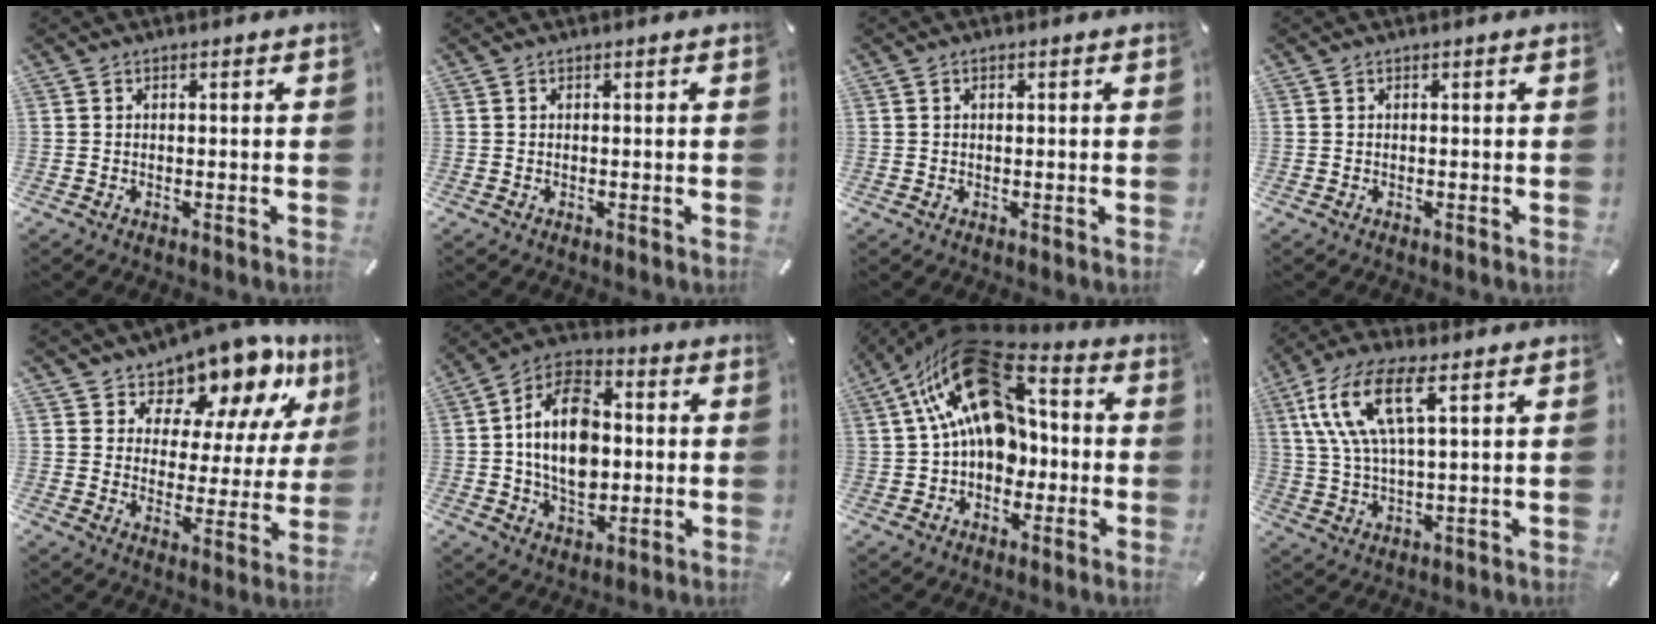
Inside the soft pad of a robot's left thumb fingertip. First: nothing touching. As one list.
[{"total": 0.0}, {"total": 0.7, "force": [0.1, 0.3, 0.6], "torque": [-0.012, 0.003, 0.002]}, {"total": 0.0}, {"total": 11.6, "force": [10.8, 4.2, 1.2], "torque": [-0.033, -0.114, 0.189]}, {"total": 15.8, "force": [-0.2, 10.8, 11.5], "torque": [-0.230, 0.008, -0.007]}, {"total": 21.0, "force": [5.6, 14.0, 14.5], "torque": [-0.256, -0.031, 0.100]}, {"total": 13.5, "force": [5.7, 4.6, 11.3], "torque": [-0.253, -0.002, 0.098]}]